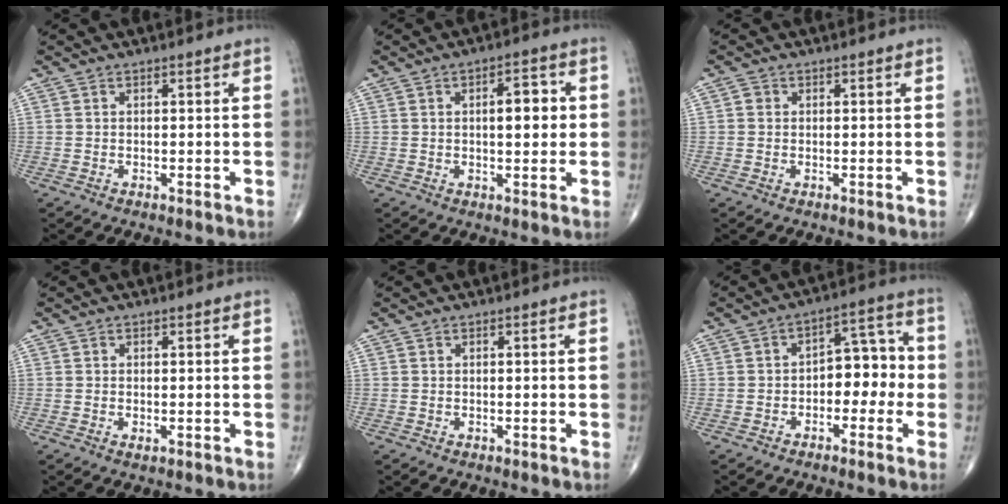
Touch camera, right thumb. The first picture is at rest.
{"total": 6.3, "force": [0.7, 2.8, 5.6], "torque": [-0.066, 0.004, 0.007]}
{"total": 1.0, "force": [0.1, 0.9, 0.3], "torque": [-0.001, 0.002, 0.000]}
{"total": 0.7, "force": [-0.2, 0.3, 0.6], "torque": [-0.009, -0.004, -0.005]}
{"total": 0.0}
{"total": 8.5, "force": [-1.7, 5.4, 6.4], "torque": [-0.054, 0.041, -0.035]}